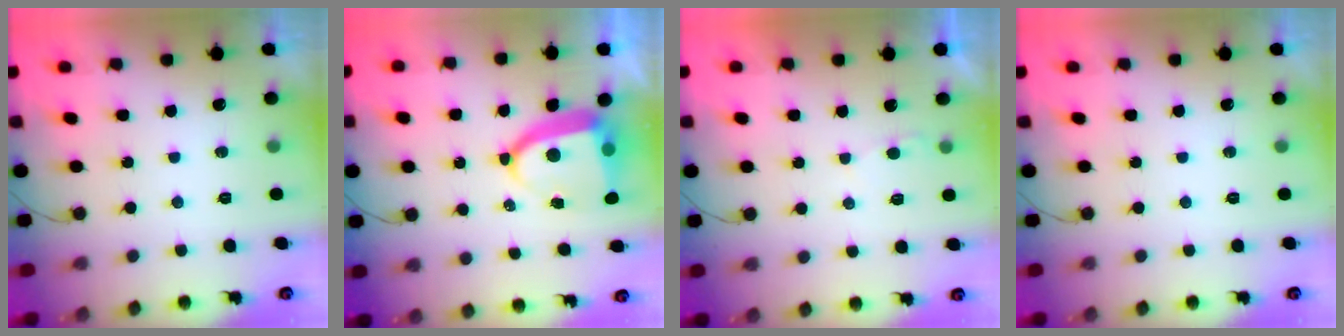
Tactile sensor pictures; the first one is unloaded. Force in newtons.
{"total": 9.5, "press": 9.4, "slide": 1.5}
{"total": 2.2, "press": 2.2, "slide": 0.2}
{"total": 0.0}